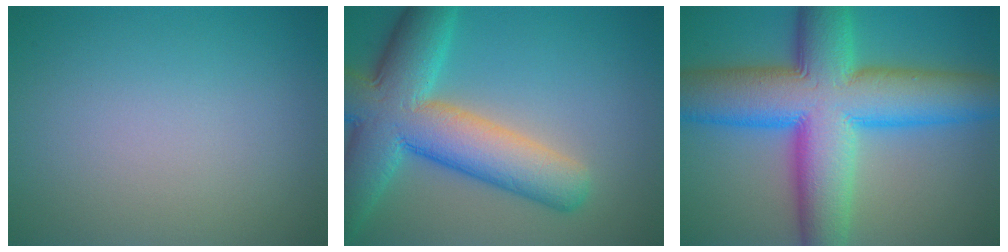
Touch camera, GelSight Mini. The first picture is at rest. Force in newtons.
{"total": 10.7, "press": 10.7, "slide": 0.6}
{"total": 14.2, "press": 14.2, "slide": 0.2}